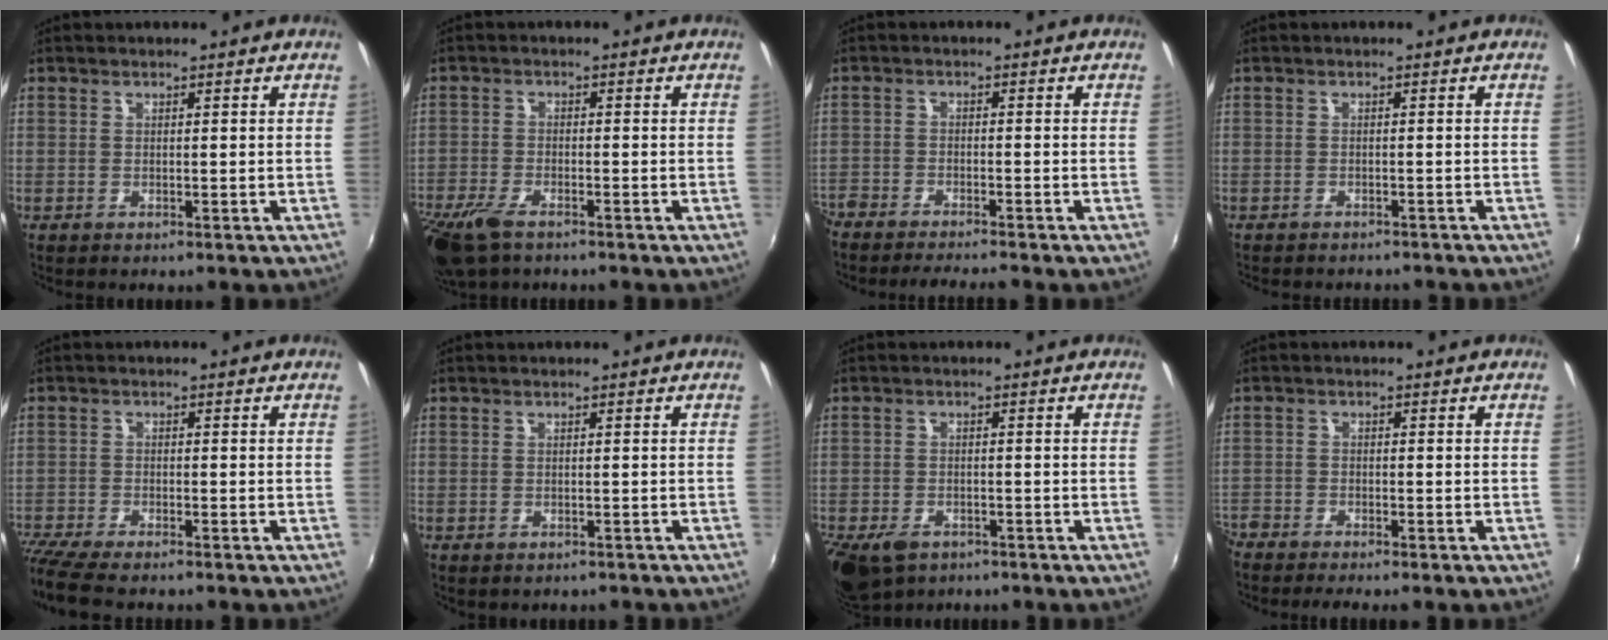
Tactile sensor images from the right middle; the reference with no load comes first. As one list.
[{"total": 9.5, "force": [-6.6, 3.6, 5.8], "torque": [-0.151, -0.033, -0.129]}, {"total": 9.3, "force": [-8.4, 1.6, 3.6], "torque": [-0.103, -0.015, -0.142]}, {"total": 3.9, "force": [-3.6, 1.0, 1.2], "torque": [-0.031, -0.011, -0.049]}, {"total": 7.5, "force": [-6.6, 0.9, 3.6], "torque": [-0.096, -0.034, -0.118]}, {"total": 1.2, "force": [-0.9, 0.6, 0.5], "torque": [-0.011, -0.003, -0.009]}, {"total": 7.7, "force": [-5.2, 4.2, 3.8], "torque": [-0.099, -0.027, -0.089]}, {"total": 5.0, "force": [-4.6, 1.0, 1.8], "torque": [-0.060, -0.022, -0.087]}]